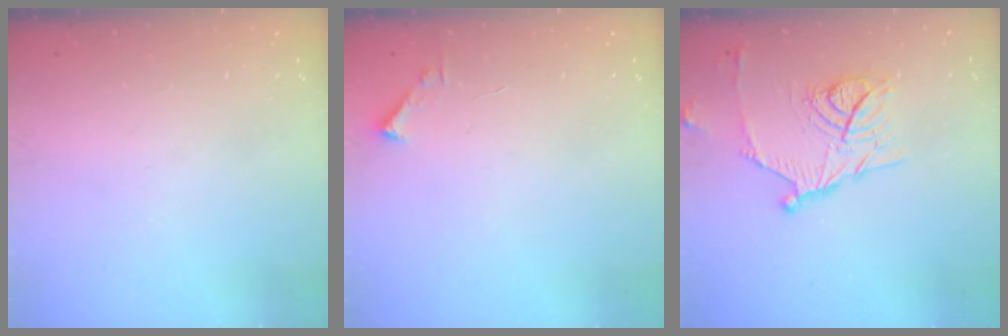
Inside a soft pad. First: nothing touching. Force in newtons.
{"total": 1.7, "press": 1.7, "slide": 0.2}
{"total": 14.1, "press": 14.1, "slide": 0.2}